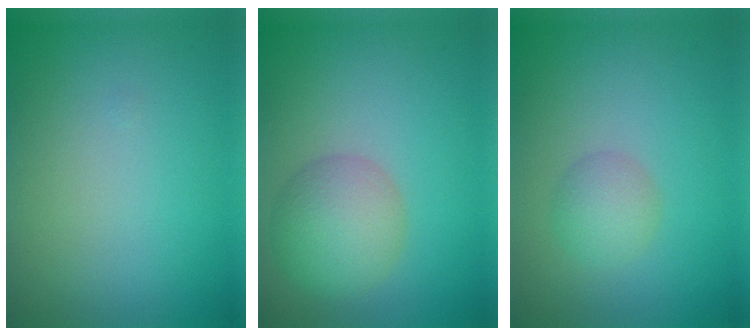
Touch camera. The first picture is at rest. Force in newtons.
{"total": 4.8, "press": 4.8, "slide": 0.2}
{"total": 2.2, "press": 2.2, "slide": 0.1}